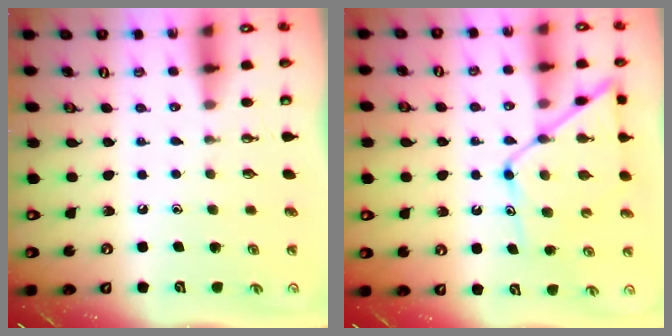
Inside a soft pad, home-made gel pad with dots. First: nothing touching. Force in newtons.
{"total": 13.1, "press": 13.0, "slide": 1.1}